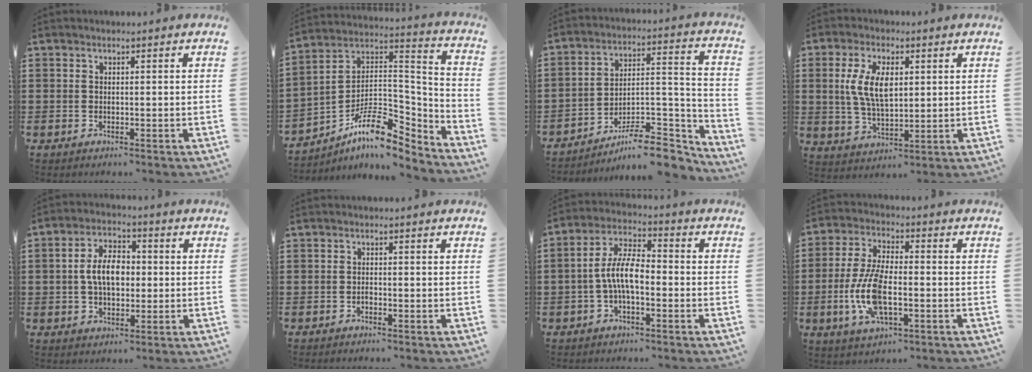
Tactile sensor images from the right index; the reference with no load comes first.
{"total": 11.2, "force": [-7.2, 5.0, 7.0], "torque": [-0.132, 0.004, -0.138]}
{"total": 10.3, "force": [-8.5, 2.8, 5.2], "torque": [-0.065, 0.032, -0.157]}
{"total": 7.8, "force": [1.5, 4.0, 6.6], "torque": [-0.148, 0.008, 0.022]}
{"total": 7.2, "force": [0.0, 4.3, 5.8], "torque": [-0.119, 0.008, -0.008]}
{"total": 0.7, "force": [-0.5, 0.2, 0.4], "torque": [-0.010, -0.004, -0.009]}
{"total": 7.7, "force": [-1.6, 3.1, 6.9], "torque": [-0.154, 0.000, -0.037]}
{"total": 9.9, "force": [-2.4, 4.0, 8.7], "torque": [-0.201, -0.012, -0.049]}